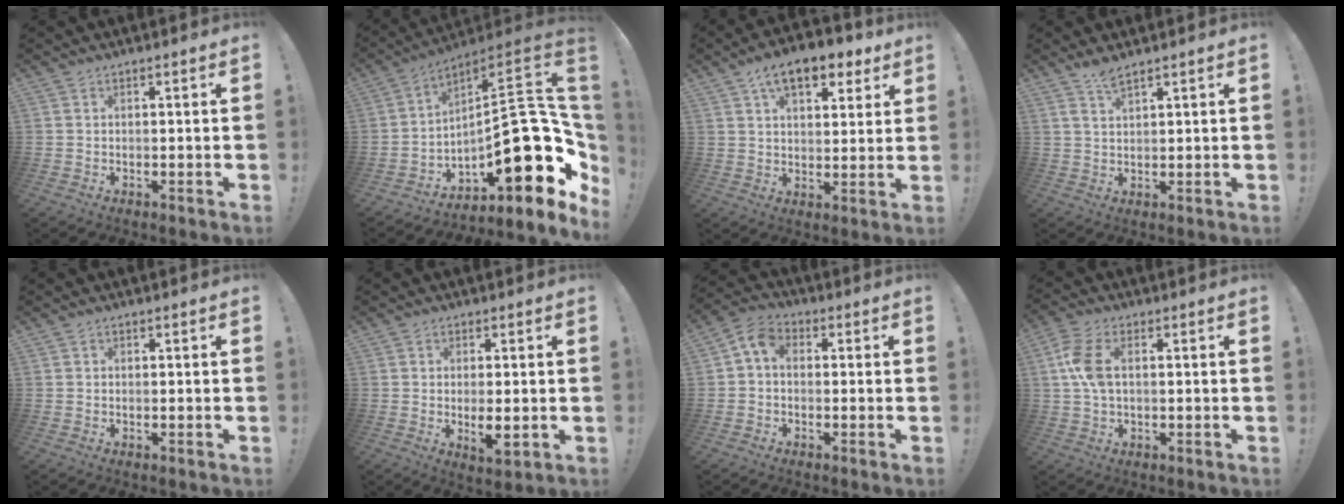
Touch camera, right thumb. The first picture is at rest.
{"total": 24.4, "force": [-4.3, 10.1, 21.8], "torque": [-0.304, 0.007, -0.063]}
{"total": 12.2, "force": [7.1, 6.3, 7.7], "torque": [-0.107, -0.032, 0.124]}
{"total": 3.8, "force": [3.2, 0.5, 2.0], "torque": [-0.030, -0.017, 0.054]}
{"total": 0.0}
{"total": 5.5, "force": [-0.3, 1.7, 5.2], "torque": [-0.082, -0.015, -0.004]}
{"total": 5.8, "force": [0.3, 4.0, 4.2], "torque": [-0.086, 0.005, 0.006]}
{"total": 8.3, "force": [1.2, 4.5, 6.8], "torque": [-0.145, 0.002, 0.021]}